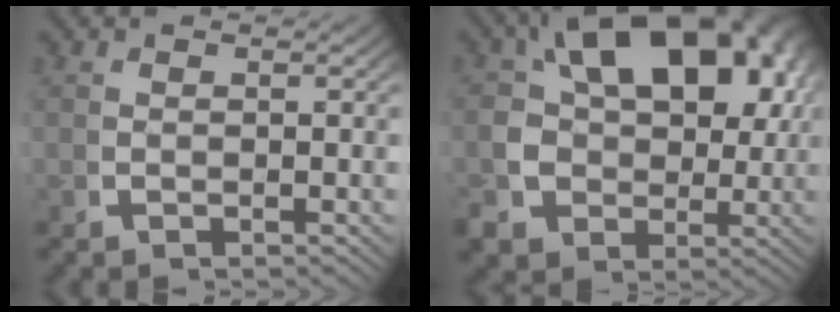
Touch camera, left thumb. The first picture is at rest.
{"total": 15.2, "force": [1.6, 11.1, 10.2], "torque": [-0.192, -0.027, 0.036]}